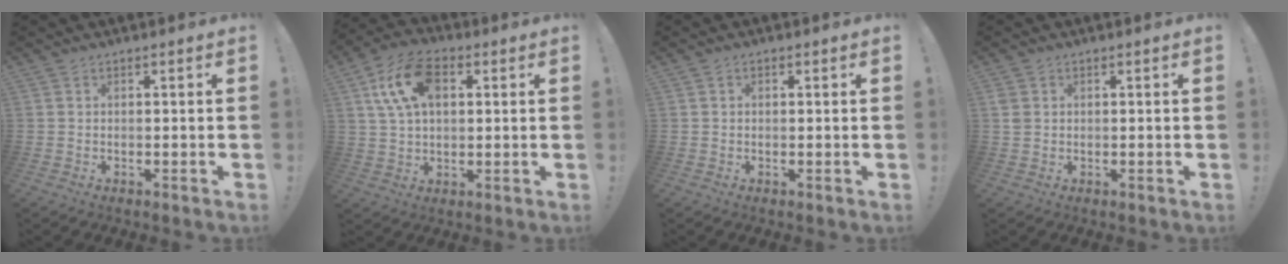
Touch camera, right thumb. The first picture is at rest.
{"total": 14.9, "force": [4.5, 9.2, 10.7], "torque": [-0.197, 0.000, 0.085]}
{"total": 0.8, "force": [0.0, 0.7, 0.3], "torque": [0.002, 0.000, -0.001]}
{"total": 2.3, "force": [0.8, 1.8, 1.2], "torque": [-0.017, 0.002, 0.016]}